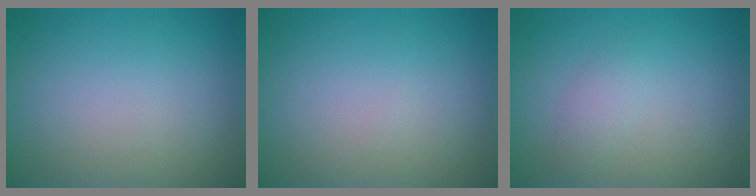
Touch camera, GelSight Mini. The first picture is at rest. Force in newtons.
{"total": 0.0}
{"total": 1.3, "press": 1.3, "slide": 0.0}